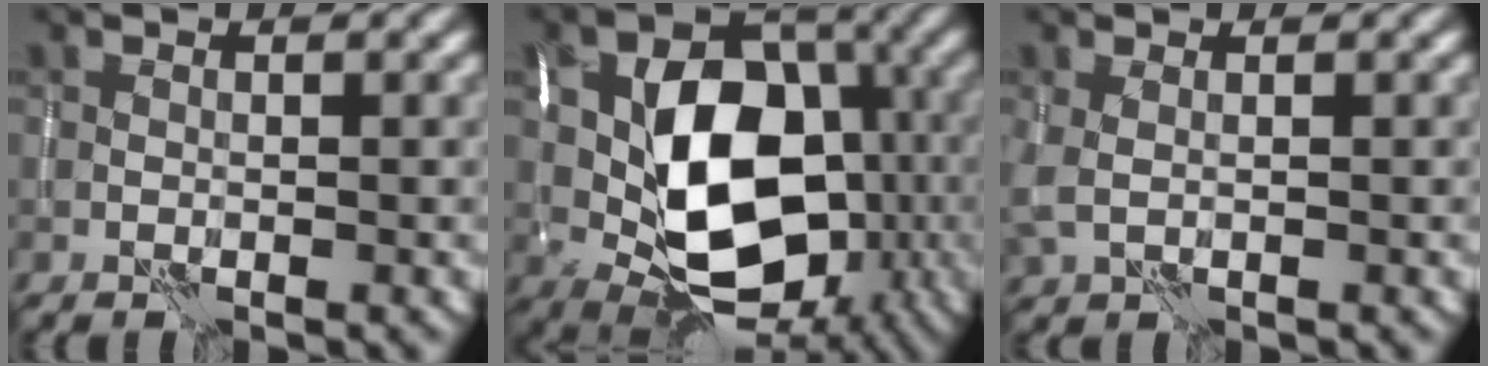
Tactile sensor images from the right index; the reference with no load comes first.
{"total": 13.9, "force": [-0.8, 9.4, 10.2], "torque": [-0.156, -0.002, -0.017]}
{"total": 1.5, "force": [0.4, 0.7, 1.3], "torque": [-0.032, 0.003, 0.006]}